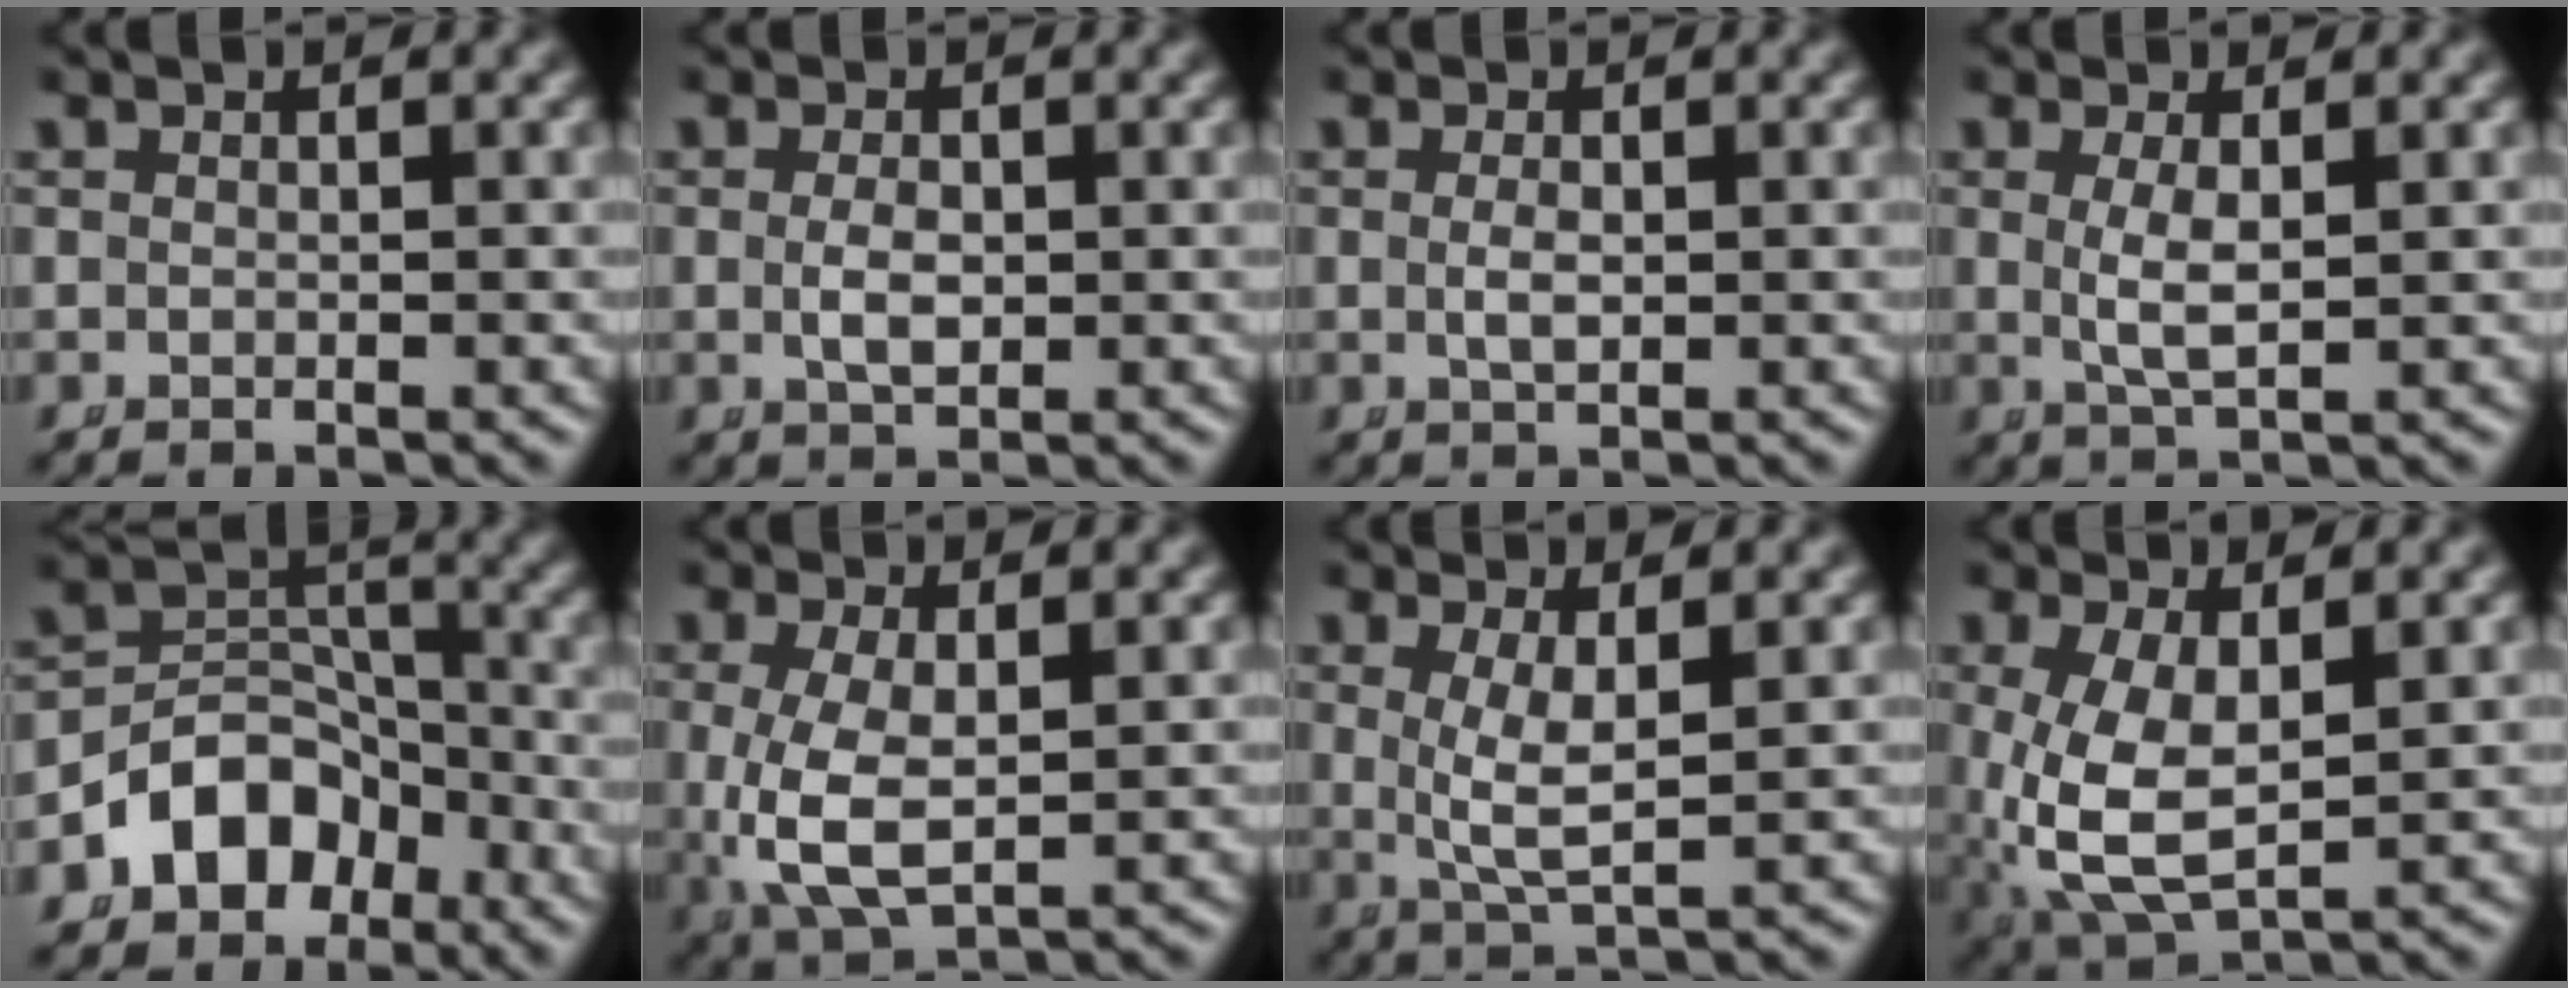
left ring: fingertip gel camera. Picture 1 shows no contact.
{"total": 2.4, "force": [-0.3, 1.2, 2.0], "torque": [-0.042, -0.015, 0.006]}
{"total": 1.5, "force": [-0.1, 0.5, 1.4], "torque": [-0.031, -0.011, 0.005]}
{"total": 2.8, "force": [0.2, 0.5, 2.8], "torque": [-0.062, -0.016, 0.016]}
{"total": 7.7, "force": [-3.5, 6.0, 3.3], "torque": [-0.059, -0.016, -0.058]}
{"total": 6.3, "force": [-0.4, 3.5, 5.2], "torque": [-0.132, -0.028, 0.019]}
{"total": 4.1, "force": [0.5, 1.3, 3.9], "torque": [-0.079, -0.018, 0.023]}
{"total": 7.7, "force": [-0.5, 4.6, 6.1], "torque": [-0.148, -0.041, 0.021]}